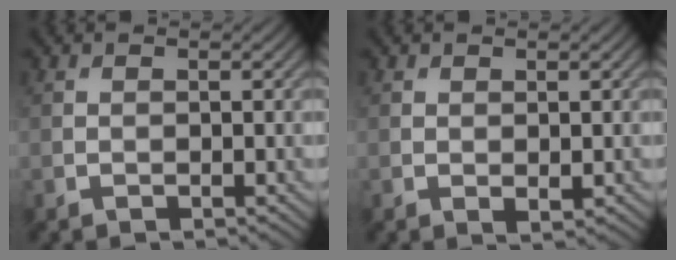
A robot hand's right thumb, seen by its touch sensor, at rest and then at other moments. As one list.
[{"total": 1.0, "force": [0.2, 0.6, 0.8], "torque": [-0.011, -0.005, 0.007]}]